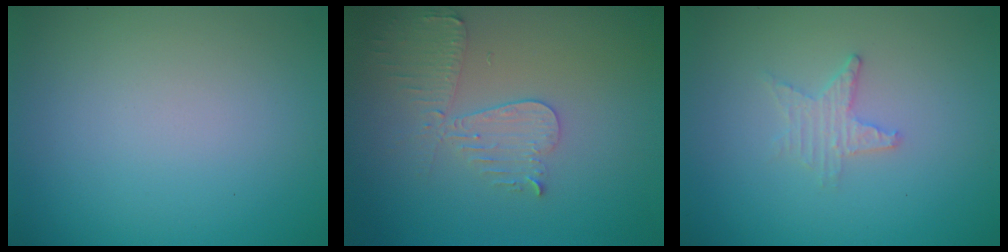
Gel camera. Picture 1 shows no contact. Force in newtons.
{"total": 3.7, "press": 3.3, "slide": 1.6}
{"total": 1.7, "press": 1.6, "slide": 0.4}